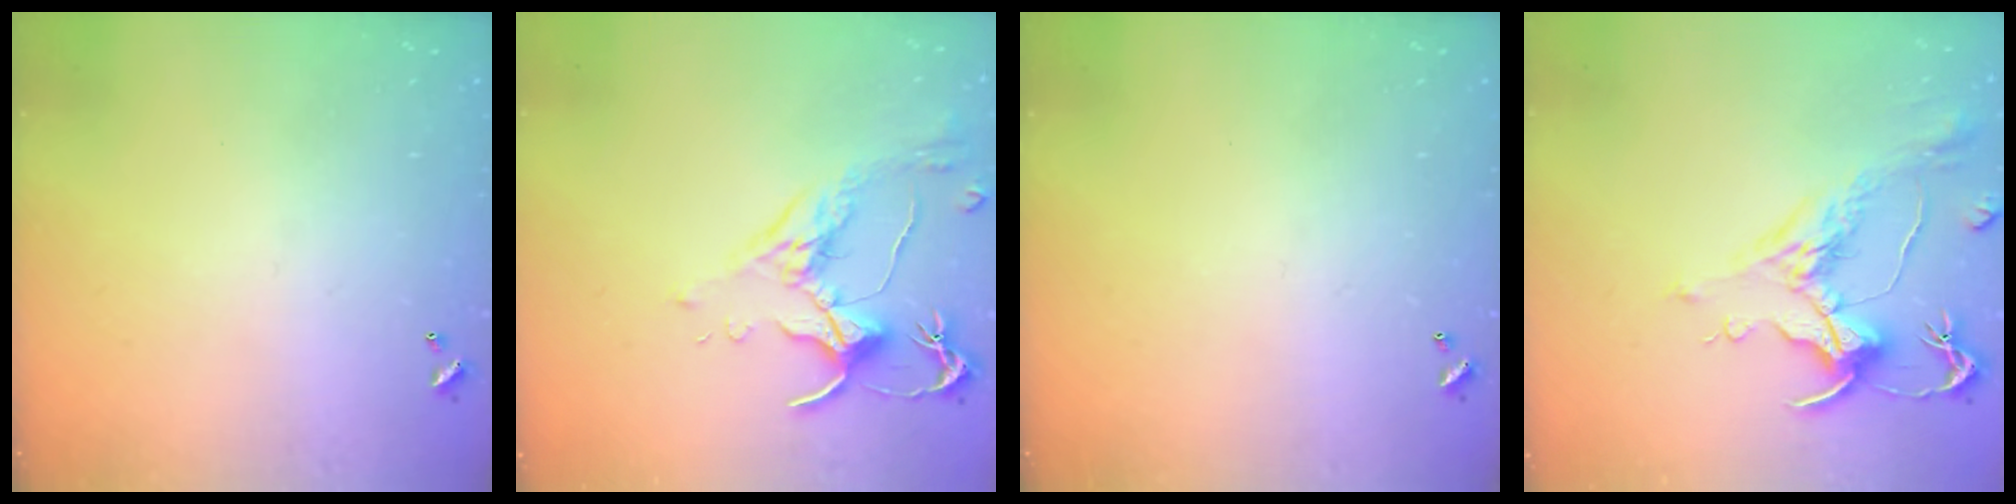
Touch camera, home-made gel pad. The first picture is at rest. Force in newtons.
{"total": 1.4, "press": 1.3, "slide": 0.6}
{"total": 0.0}
{"total": 1.6, "press": 0.7, "slide": 1.4}